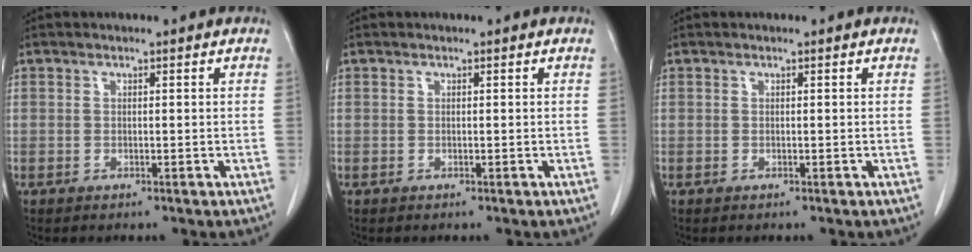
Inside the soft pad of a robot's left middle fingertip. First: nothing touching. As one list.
[{"total": 0.0}, {"total": 0.0}]